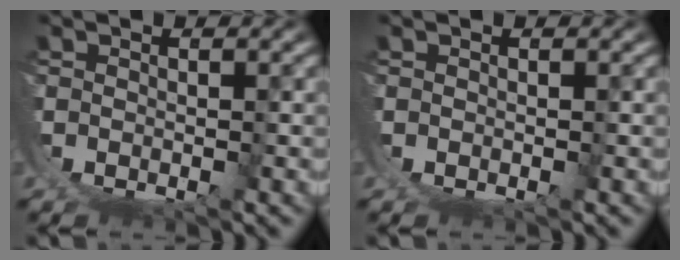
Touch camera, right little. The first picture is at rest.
{"total": 0.0}